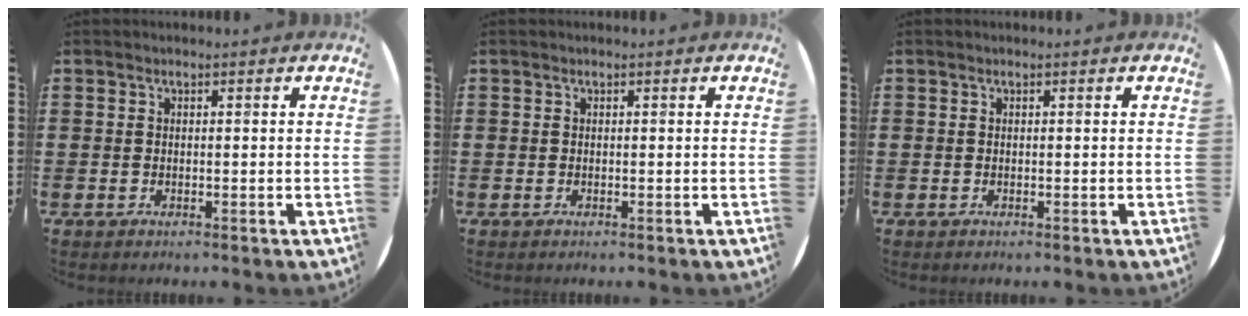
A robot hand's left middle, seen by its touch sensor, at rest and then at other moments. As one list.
[{"total": 0.0}, {"total": 0.0}]